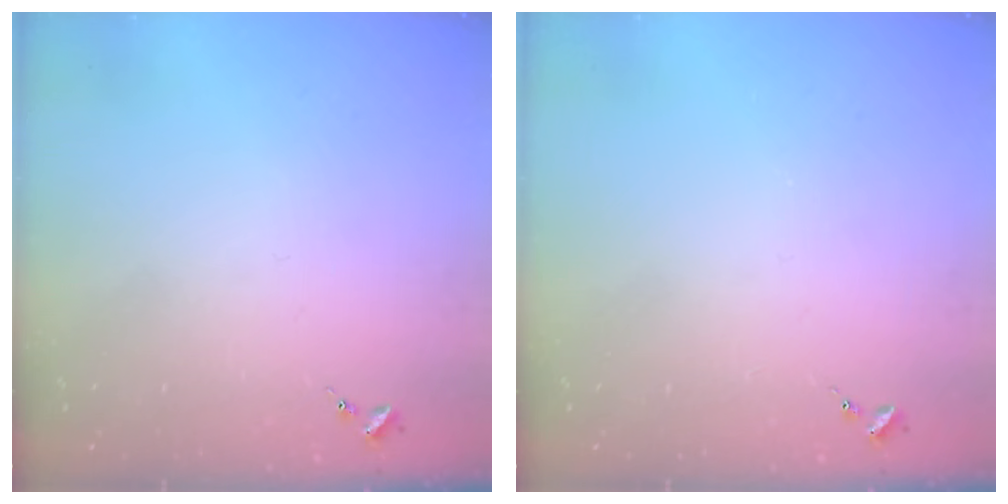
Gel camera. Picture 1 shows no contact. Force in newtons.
{"total": 0.0}